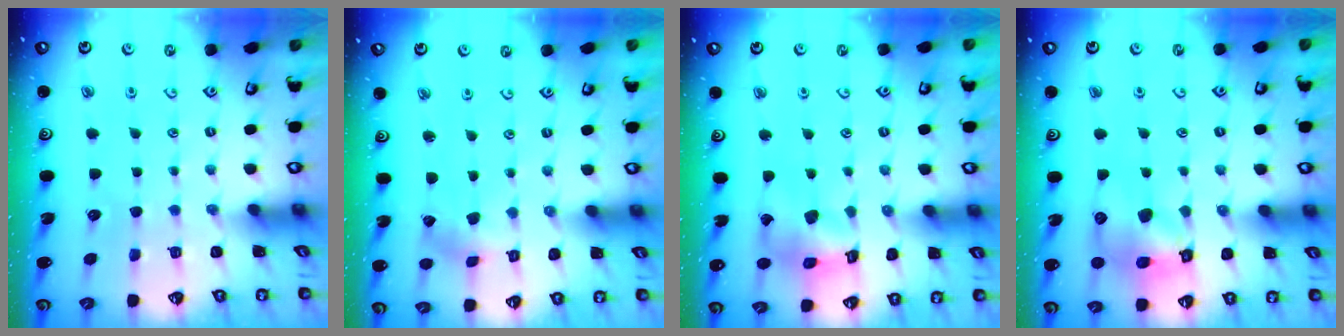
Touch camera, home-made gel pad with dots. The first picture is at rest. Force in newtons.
{"total": 1.5, "press": 1.5, "slide": 0.3}
{"total": 12.7, "press": 12.6, "slide": 1.5}
{"total": 11.6, "press": 11.5, "slide": 1.5}